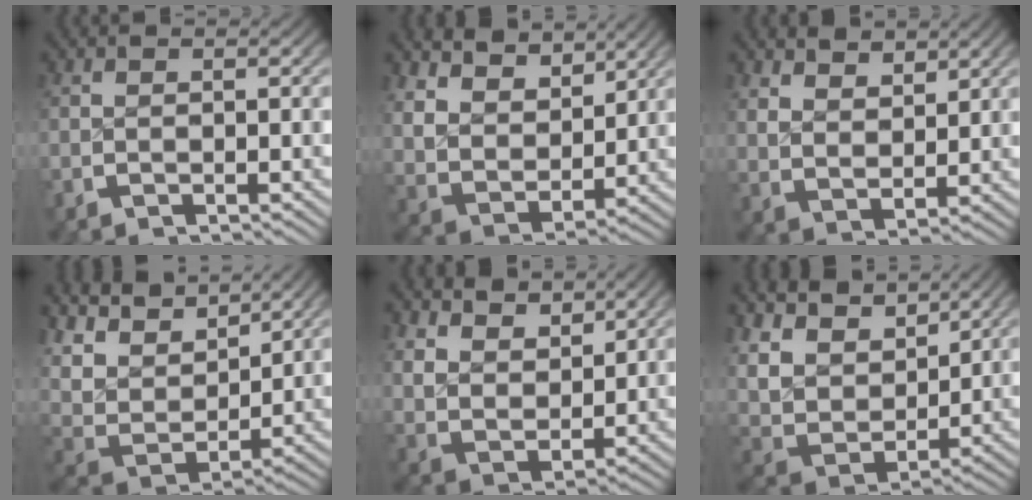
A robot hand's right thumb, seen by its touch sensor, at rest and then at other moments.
{"total": 8.0, "force": [2.9, 5.6, 4.9], "torque": [-0.113, -0.030, 0.061]}
{"total": 3.5, "force": [2.5, 1.7, 1.8], "torque": [-0.025, -0.010, 0.057]}
{"total": 9.9, "force": [4.2, 6.2, 6.4], "torque": [-0.136, 0.001, 0.069]}
{"total": 5.6, "force": [2.4, 3.8, 3.4], "torque": [-0.072, -0.027, 0.056]}
{"total": 10.7, "force": [3.2, 7.6, 6.8], "torque": [-0.155, -0.017, 0.058]}